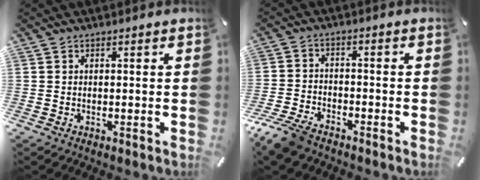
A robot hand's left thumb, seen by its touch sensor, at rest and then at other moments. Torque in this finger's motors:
{"motor_torque": [-1.07, 1.98, 0.29, 0.22, 0.28]}